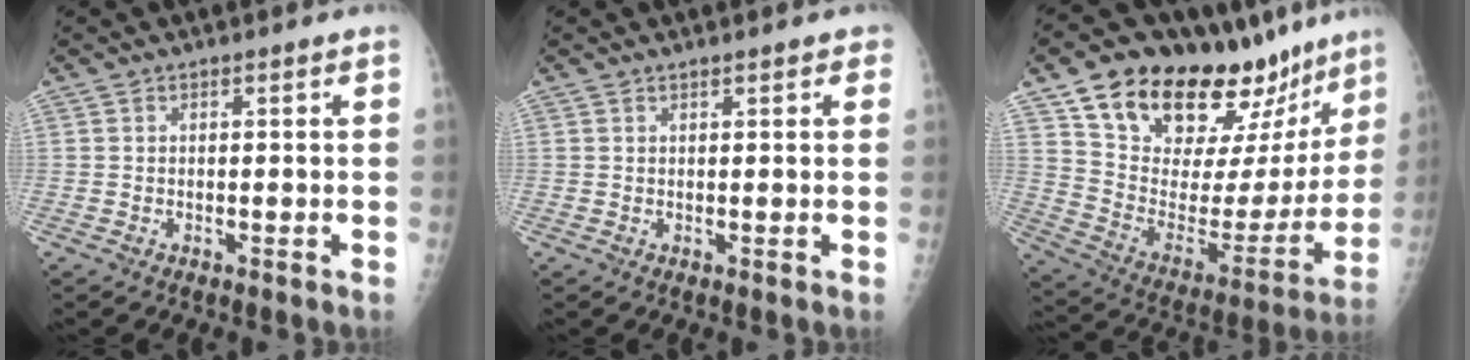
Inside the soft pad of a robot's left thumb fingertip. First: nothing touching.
{"total": 1.7, "force": [1.2, 0.7, 1.0], "torque": [-0.003, 0.000, 0.011]}
{"total": 30.7, "force": [21.5, 13.4, 17.3], "torque": [-0.235, -0.074, 0.329]}